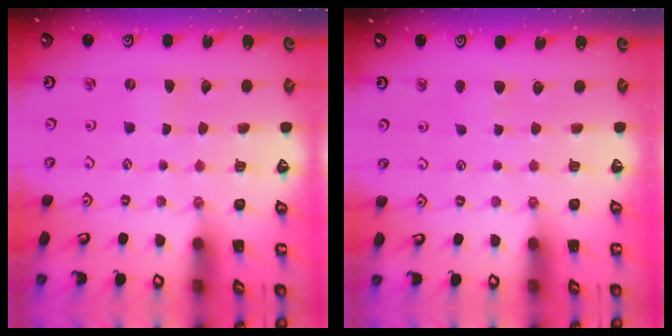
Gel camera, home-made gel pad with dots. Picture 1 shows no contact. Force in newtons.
{"total": 3.6, "press": 3.6, "slide": 0.5}